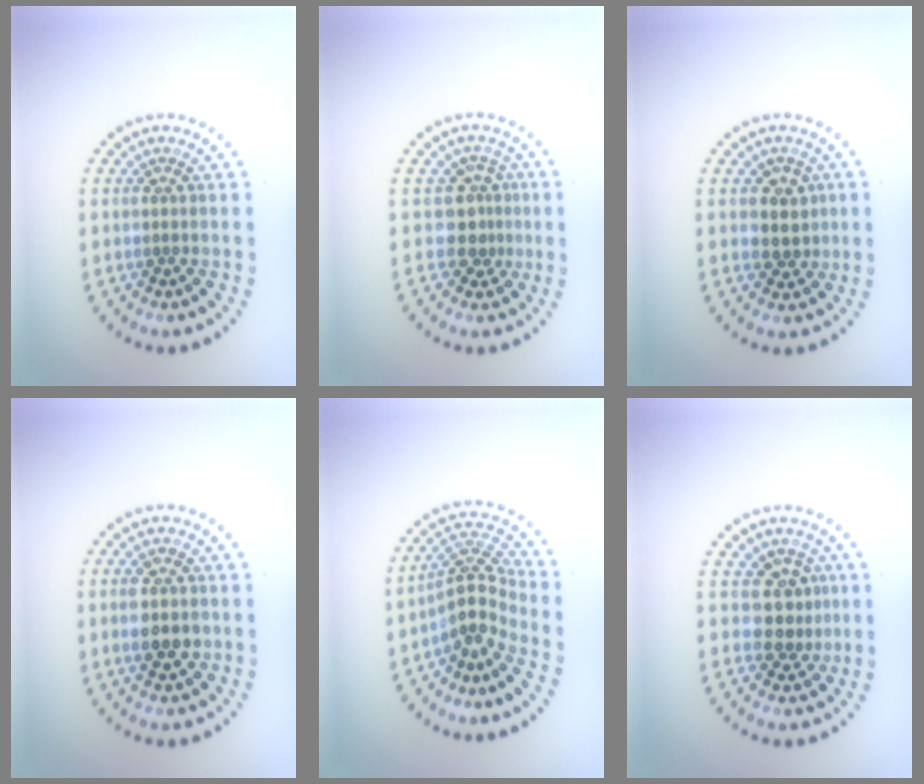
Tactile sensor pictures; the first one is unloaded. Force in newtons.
{"total": 2.6, "press": 1.9, "slide": 1.8}
{"total": 2.4, "press": 2.3, "slide": 0.9}
{"total": 3.9, "press": 3.9, "slide": 0.3}
{"total": 3.7, "press": 2.7, "slide": 2.6}
{"total": 2.9, "press": 2.6, "slide": 1.3}